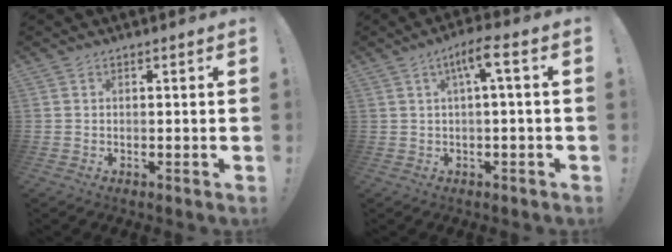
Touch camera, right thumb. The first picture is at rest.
{"total": 6.3, "force": [1.3, 0.4, 6.1], "torque": [-0.107, -0.001, 0.016]}